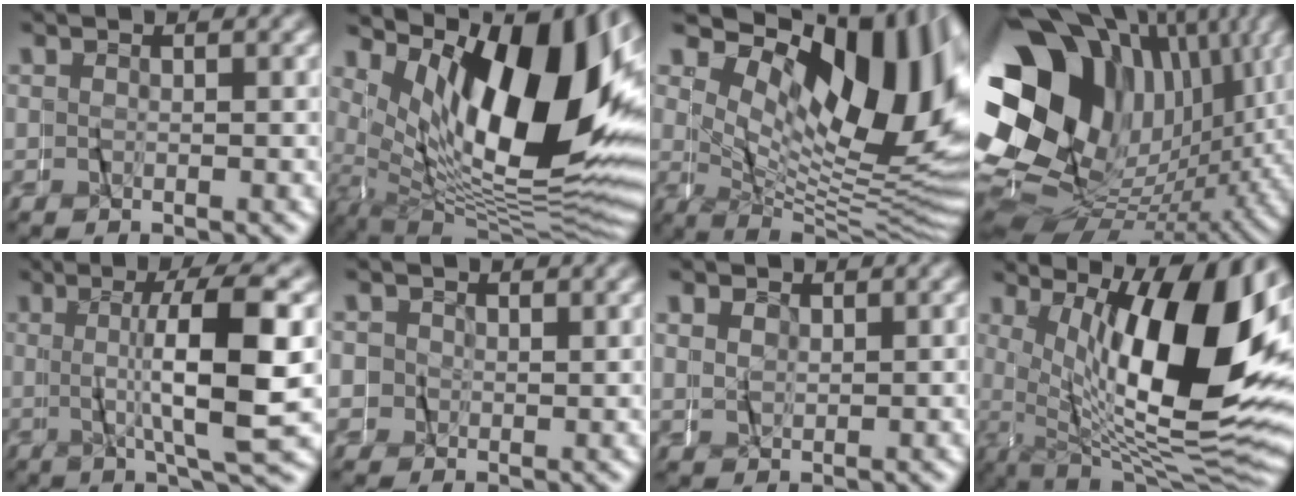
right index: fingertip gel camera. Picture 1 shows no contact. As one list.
[{"total": 17.6, "force": [2.9, 8.4, 15.2], "torque": [-0.231, 0.009, 0.048]}, {"total": 17.2, "force": [4.0, 8.4, 14.4], "torque": [-0.187, 0.012, 0.057]}, {"total": 25.9, "force": [1.3, 18.8, 17.8], "torque": [-0.277, 0.007, 0.014]}, {"total": 9.0, "force": [1.0, 0.5, 8.9], "torque": [-0.137, 0.017, 0.013]}, {"total": 4.0, "force": [0.9, 3.7, 1.2], "torque": [-0.039, -0.002, 0.014]}, {"total": 0.9, "force": [0.5, 0.6, -0.4], "torque": [0.005, 0.003, 0.010]}, {"total": 15.5, "force": [0.6, 6.2, 14.3], "torque": [-0.219, -0.008, 0.024]}]